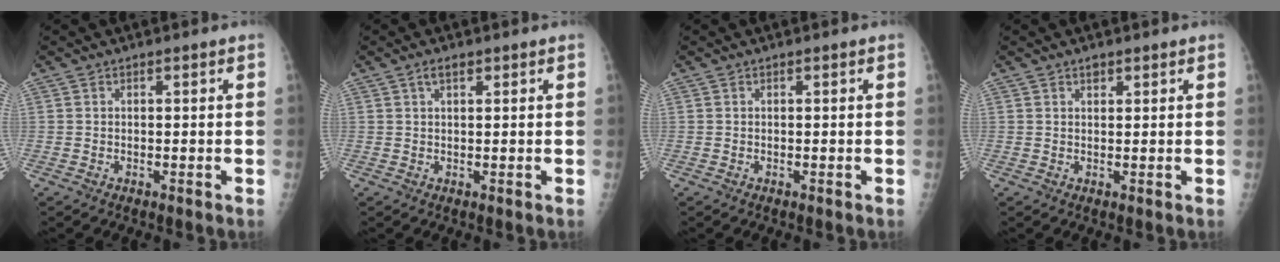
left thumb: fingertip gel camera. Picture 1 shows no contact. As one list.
[{"total": 1.9, "force": [1.1, 0.8, 1.3], "torque": [-0.023, 0.002, 0.019]}, {"total": 0.0}, {"total": 1.3, "force": [0.9, 0.7, 0.5], "torque": [-0.001, -0.005, 0.013]}]